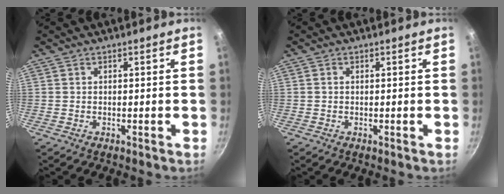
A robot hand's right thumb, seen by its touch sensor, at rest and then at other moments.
{"total": 0.5, "force": [0.0, 0.3, 0.4], "torque": [-0.007, 0.003, -0.001]}